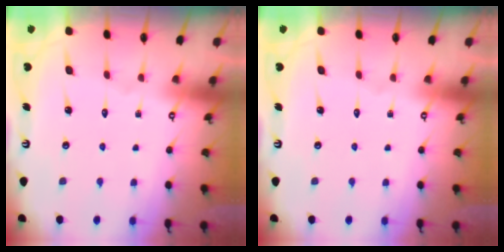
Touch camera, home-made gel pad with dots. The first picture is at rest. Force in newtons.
{"total": 0.0}